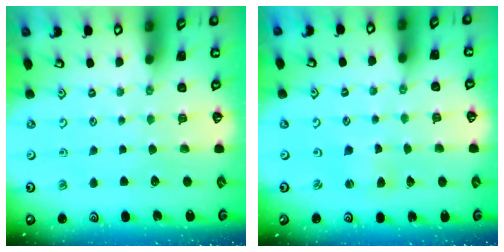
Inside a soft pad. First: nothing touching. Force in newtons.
{"total": 1.8, "press": 1.8, "slide": 0.3}